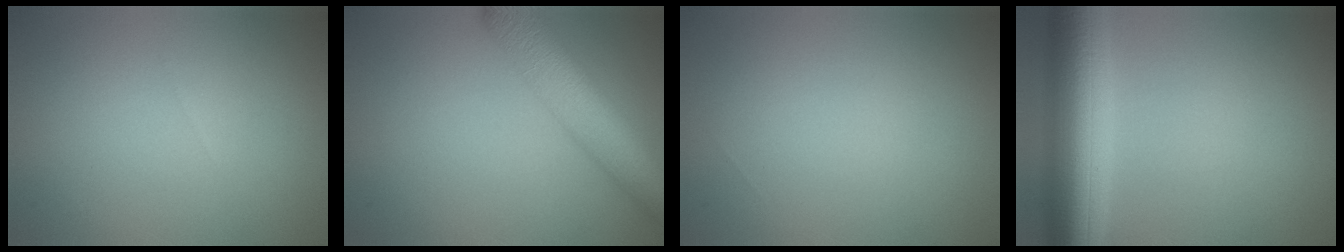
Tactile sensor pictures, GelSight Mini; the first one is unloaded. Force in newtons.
{"total": 7.4, "press": 7.4, "slide": 0.4}
{"total": 0.0}
{"total": 9.5, "press": 9.5, "slide": 0.1}